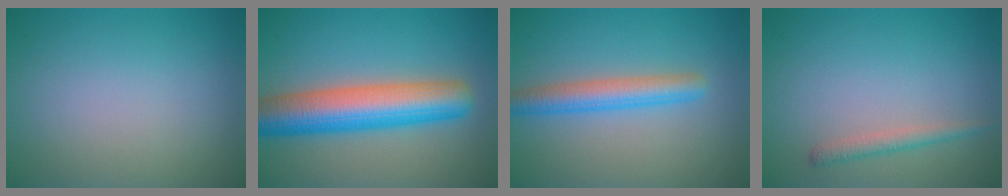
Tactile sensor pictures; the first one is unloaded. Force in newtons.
{"total": 8.9, "press": 8.9, "slide": 0.3}
{"total": 3.7, "press": 3.7, "slide": 0.1}
{"total": 1.5, "press": 1.5, "slide": 0.1}